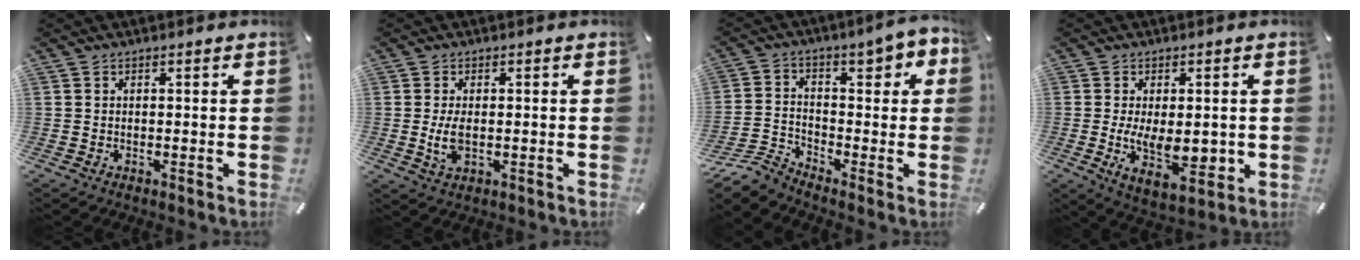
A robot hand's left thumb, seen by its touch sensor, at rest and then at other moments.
{"total": 4.4, "force": [-0.4, 2.1, 3.9], "torque": [-0.096, -0.007, -0.013]}
{"total": 8.3, "force": [-5.3, 4.1, 4.8], "torque": [-0.084, 0.027, -0.100]}
{"total": 10.8, "force": [-0.8, 5.7, 9.2], "torque": [-0.151, -0.018, -0.008]}